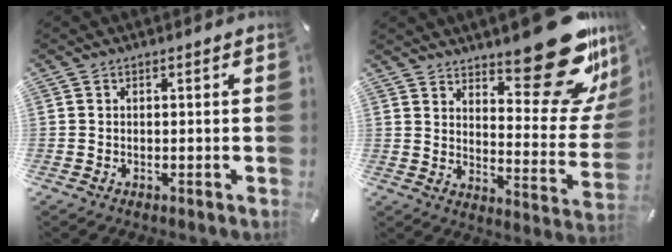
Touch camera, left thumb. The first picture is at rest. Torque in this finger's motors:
{"motor_torque": [2.76, 1.98, 0.40, -0.40, 0.19]}